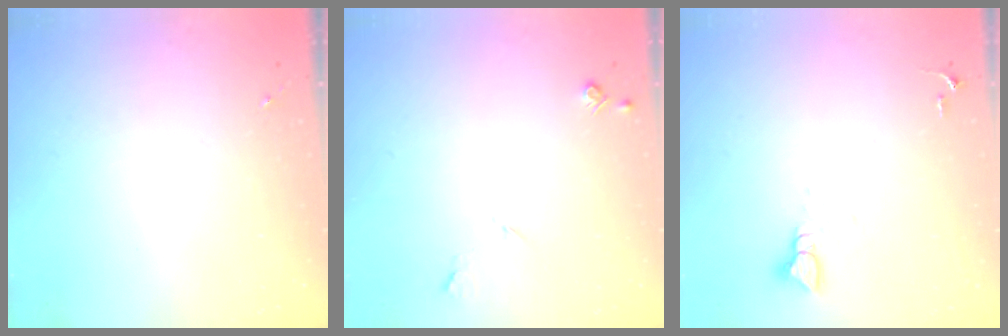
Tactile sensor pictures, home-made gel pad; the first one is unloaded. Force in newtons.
{"total": 4.6, "press": 4.5, "slide": 0.7}
{"total": 3.9, "press": 3.9, "slide": 0.4}